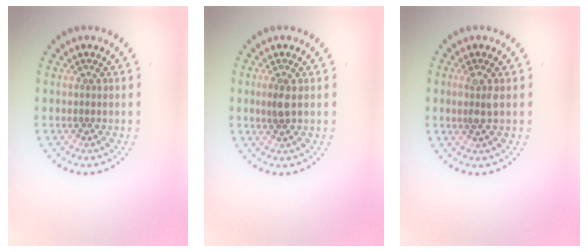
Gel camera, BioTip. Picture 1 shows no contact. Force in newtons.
{"total": 1.5, "press": 1.4, "slide": 0.5}
{"total": 1.7, "press": 1.6, "slide": 0.5}